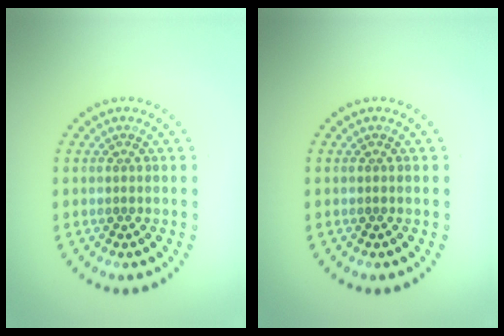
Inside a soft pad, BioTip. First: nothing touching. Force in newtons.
{"total": 0.0}